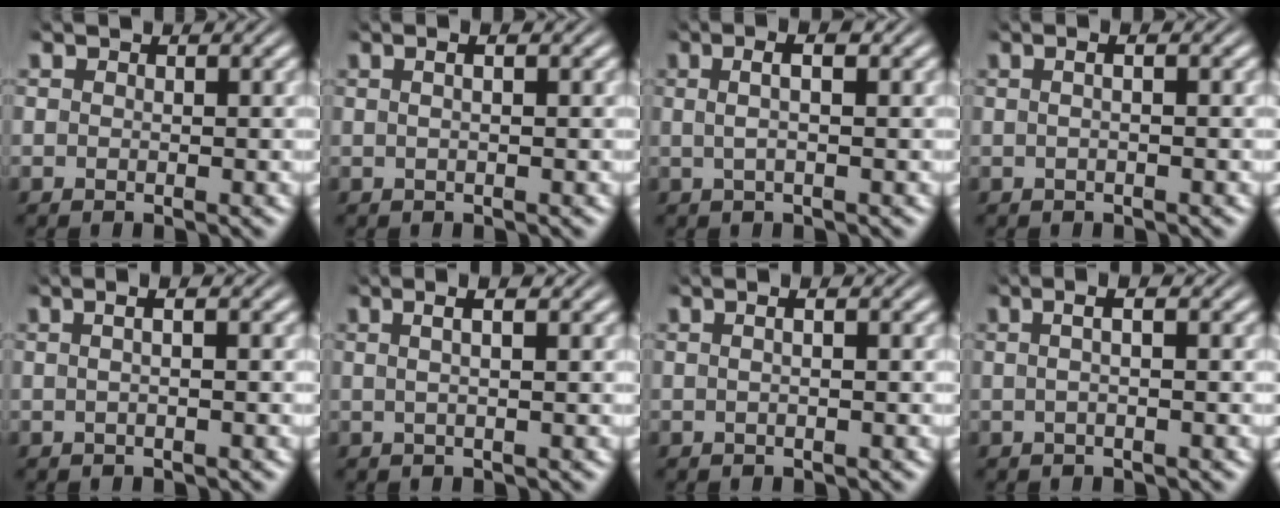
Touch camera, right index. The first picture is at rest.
{"total": 1.5, "force": [0.3, 0.0, 1.5], "torque": [-0.019, 0.006, 0.002]}
{"total": 3.2, "force": [0.9, 0.7, 3.0], "torque": [-0.048, 0.013, 0.012]}
{"total": 1.7, "force": [0.1, 0.2, 1.7], "torque": [-0.021, 0.009, -0.004]}
{"total": 2.0, "force": [0.3, 0.2, 2.0], "torque": [-0.024, 0.012, -0.001]}
{"total": 2.7, "force": [1.2, 0.3, 2.4], "torque": [-0.031, 0.014, 0.015]}
{"total": 1.4, "force": [0.1, 0.0, 1.4], "torque": [-0.018, 0.005, -0.001]}
{"total": 2.6, "force": [0.5, 0.4, 2.5], "torque": [-0.033, 0.016, 0.002]}